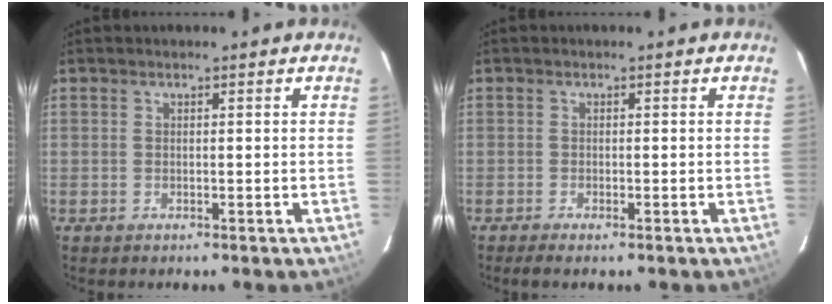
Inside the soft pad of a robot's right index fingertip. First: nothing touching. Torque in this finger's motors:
{"motor_torque": [0.10, 0.15, 0.13, 0.00]}